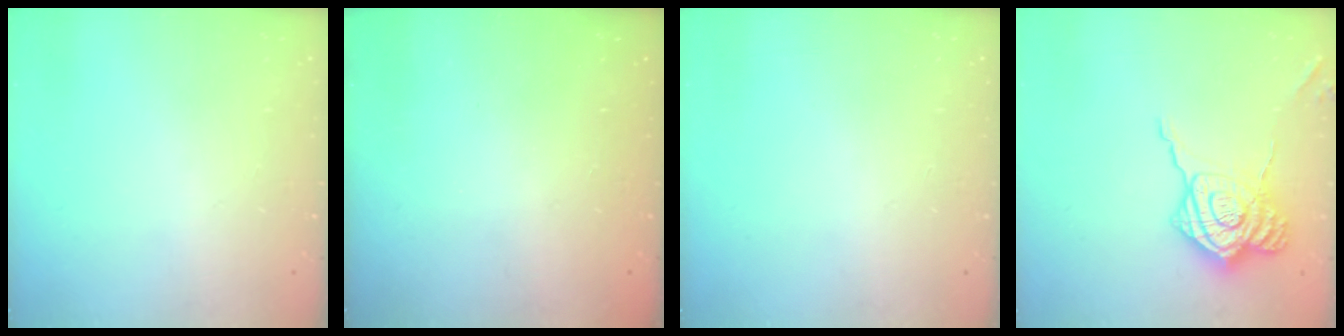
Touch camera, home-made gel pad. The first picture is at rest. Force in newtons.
{"total": 2.3, "press": 2.2, "slide": 0.8}
{"total": 0.0}
{"total": 16.6, "press": 16.5, "slide": 1.4}